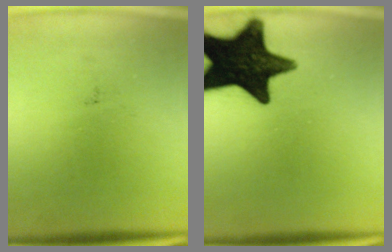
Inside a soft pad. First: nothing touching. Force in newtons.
{"total": 17.8}